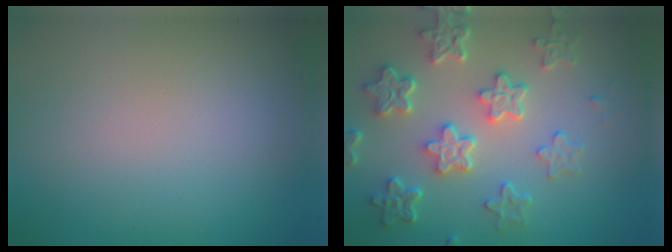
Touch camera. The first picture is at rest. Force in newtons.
{"total": 5.9, "press": 4.5, "slide": 3.8}